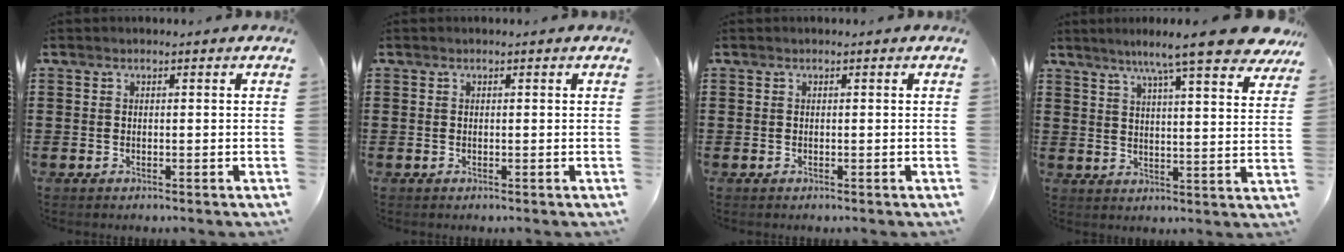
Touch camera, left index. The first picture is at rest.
{"total": 0.0}
{"total": 0.0}
{"total": 10.2, "force": [8.2, 0.0, 6.1], "torque": [-0.118, -0.033, 0.136]}